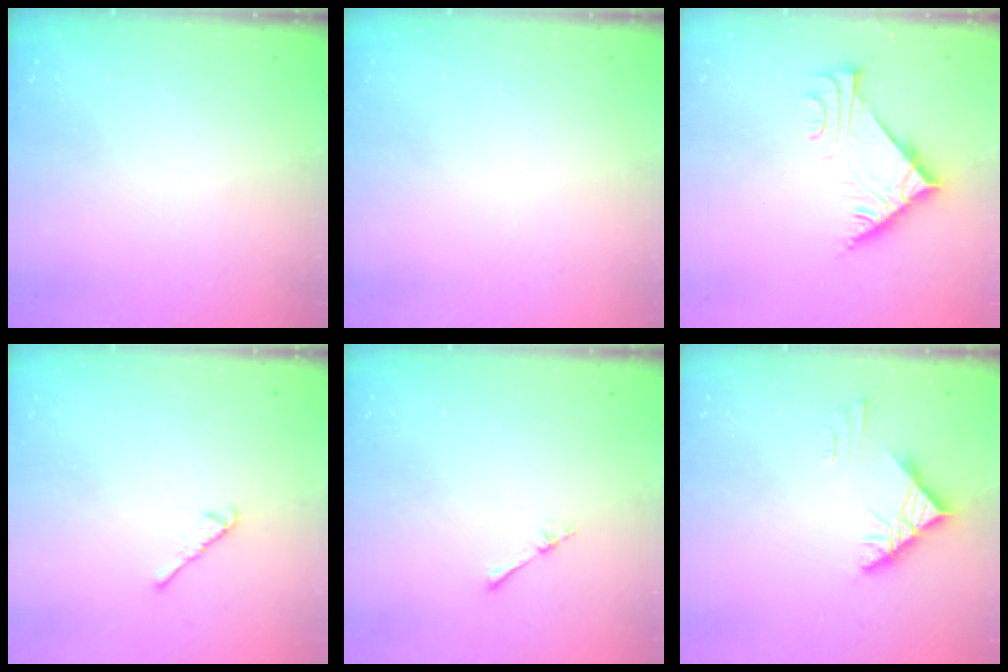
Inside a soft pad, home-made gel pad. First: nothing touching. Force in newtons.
{"total": 0.0}
{"total": 7.1, "press": 7.1, "slide": 0.4}
{"total": 3.9, "press": 3.8, "slide": 0.8}
{"total": 2.2, "press": 2.1, "slide": 0.3}
{"total": 4.3, "press": 4.3, "slide": 0.5}